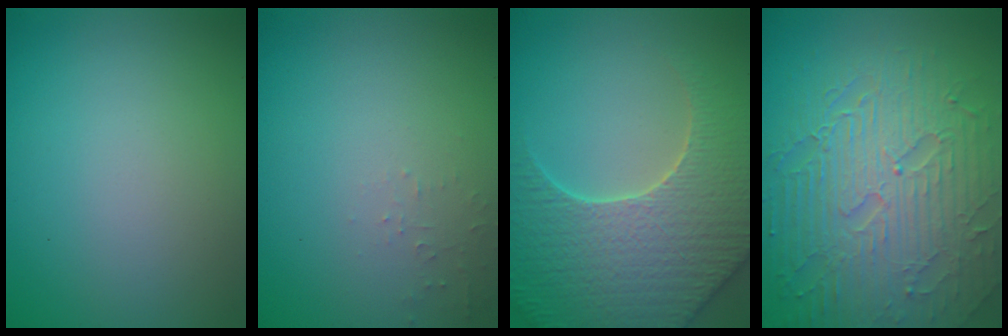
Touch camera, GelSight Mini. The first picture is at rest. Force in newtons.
{"total": 0.8, "press": 0.7, "slide": 0.1}
{"total": 7.9, "press": 7.6, "slide": 2.2}
{"total": 8.8, "press": 6.3, "slide": 6.1}